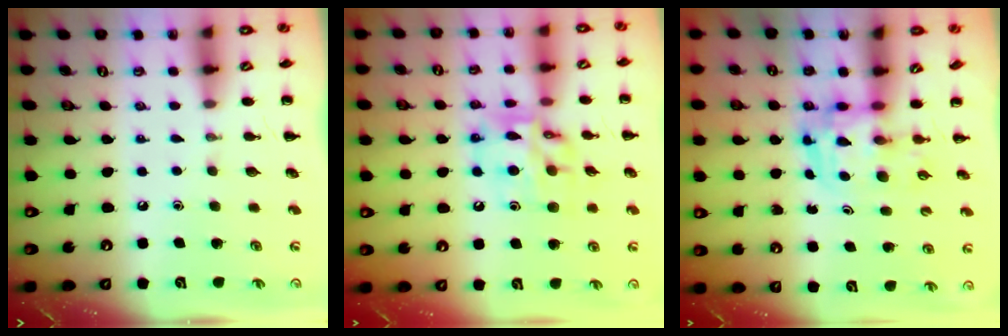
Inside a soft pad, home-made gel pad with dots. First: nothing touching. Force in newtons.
{"total": 13.2, "press": 12.9, "slide": 2.7}
{"total": 3.6, "press": 3.5, "slide": 0.6}